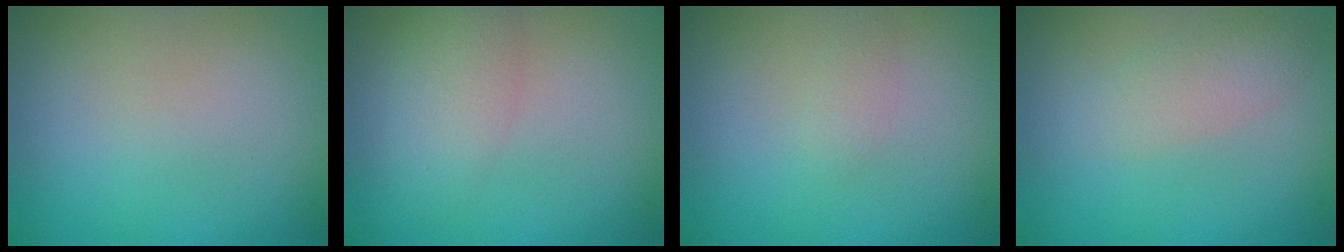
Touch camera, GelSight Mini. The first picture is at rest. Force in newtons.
{"total": 2.9, "press": 2.9, "slide": 0.1}
{"total": 0.8, "press": 0.8, "slide": 0.0}
{"total": 2.4, "press": 2.4, "slide": 0.0}